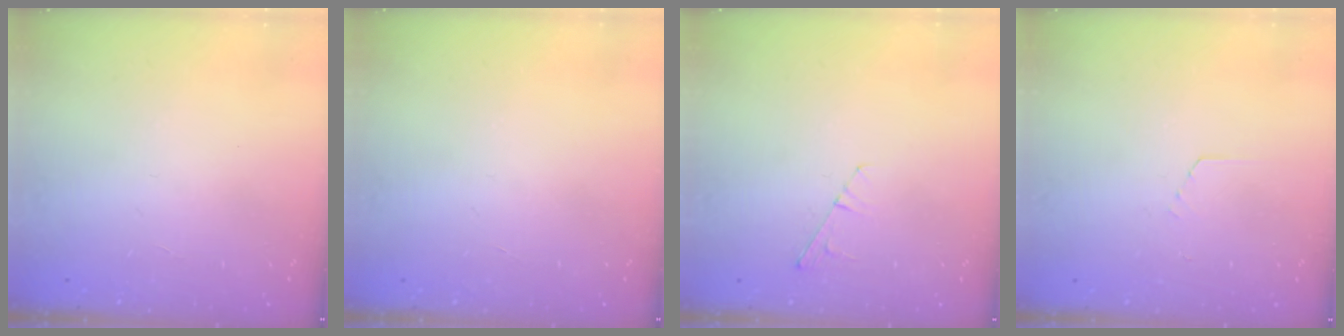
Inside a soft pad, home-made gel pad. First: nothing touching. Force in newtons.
{"total": 0.0}
{"total": 4.7, "press": 4.7, "slide": 0.5}
{"total": 2.9, "press": 2.9, "slide": 0.2}